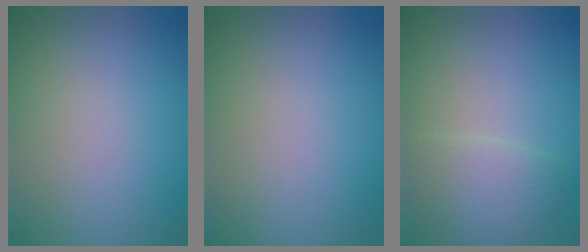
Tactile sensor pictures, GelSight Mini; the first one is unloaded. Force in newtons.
{"total": 0.0}
{"total": 3.1, "press": 3.1, "slide": 0.1}